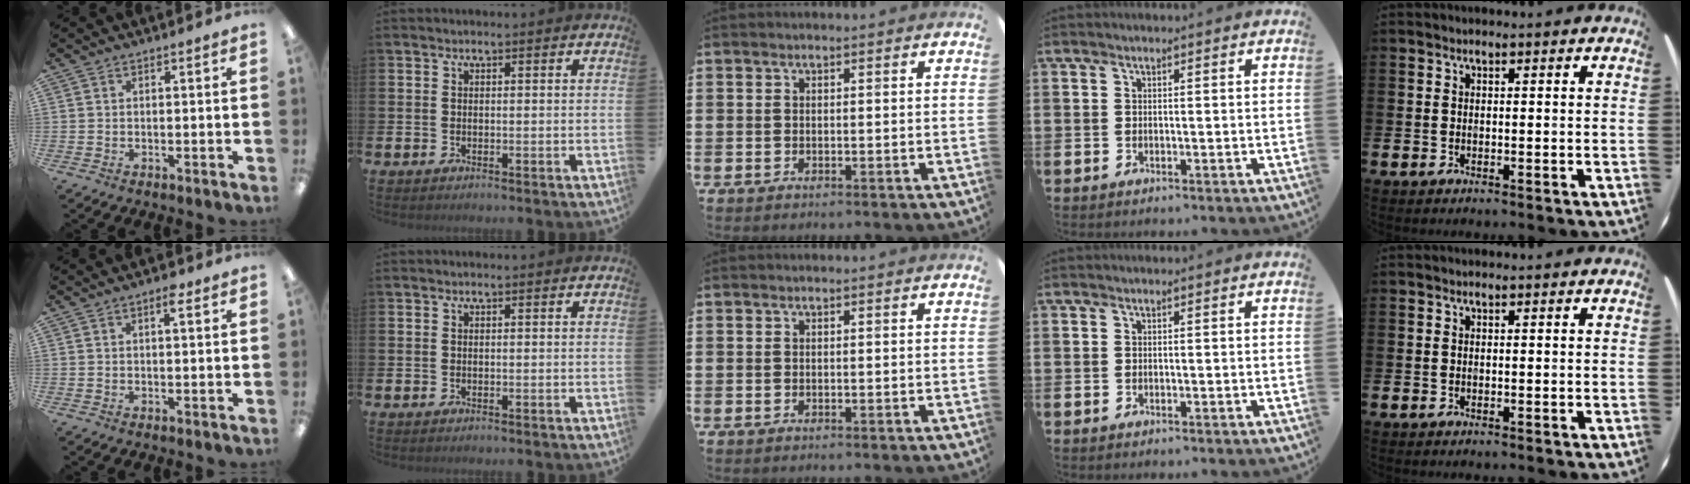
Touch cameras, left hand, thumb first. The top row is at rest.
{"thumb": {"total": 2.9, "force": [1.6, 0.8, 2.3], "torque": [-0.034, -0.001, 0.023]}}